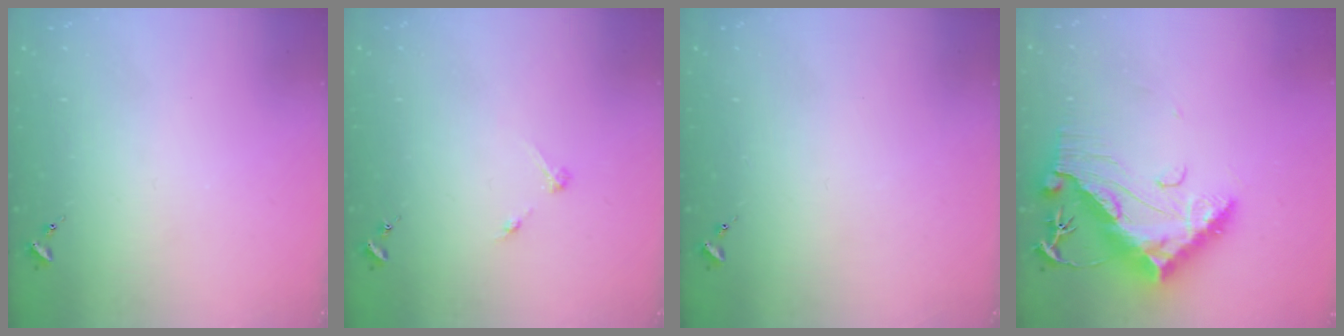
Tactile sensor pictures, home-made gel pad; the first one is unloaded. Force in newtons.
{"total": 2.8, "press": 2.8, "slide": 0.3}
{"total": 0.0}
{"total": 16.5, "press": 16.4, "slide": 1.3}